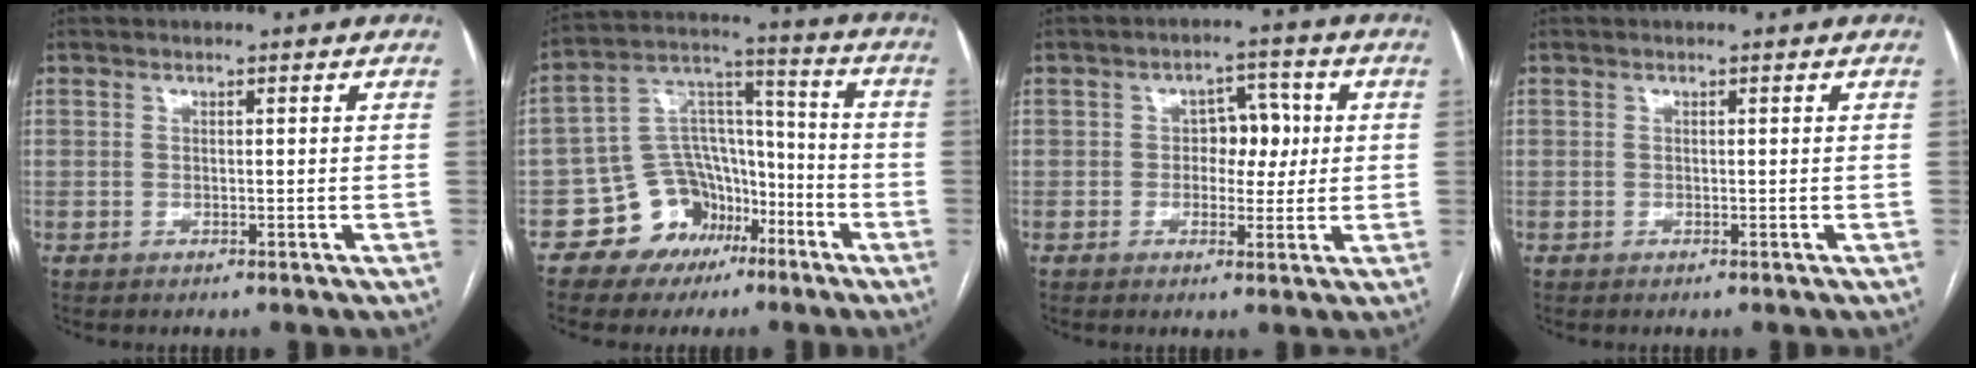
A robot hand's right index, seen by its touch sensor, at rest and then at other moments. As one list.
[{"total": 12.1, "force": [-6.2, 9.5, 4.2], "torque": [-0.069, 0.061, -0.096]}, {"total": 5.3, "force": [0.4, 3.3, 4.1], "torque": [-0.052, 0.017, 0.006]}, {"total": 0.0}]